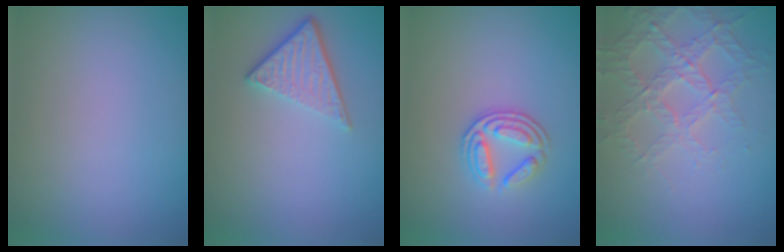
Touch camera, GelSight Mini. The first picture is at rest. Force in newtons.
{"total": 3.7, "press": 2.7, "slide": 2.5}
{"total": 3.0, "press": 2.5, "slide": 1.6}
{"total": 3.1, "press": 2.8, "slide": 1.3}